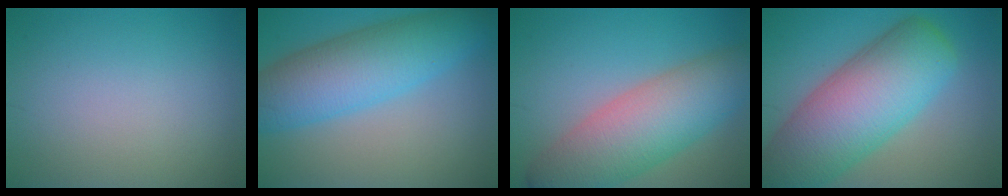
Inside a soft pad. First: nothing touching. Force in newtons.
{"total": 8.6, "press": 8.6, "slide": 0.1}
{"total": 9.3, "press": 9.3, "slide": 0.5}
{"total": 12.4, "press": 12.4, "slide": 0.4}